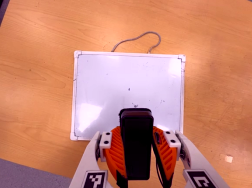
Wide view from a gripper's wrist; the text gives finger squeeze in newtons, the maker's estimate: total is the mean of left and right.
{"total": 6.3, "left": 5.5, "right": 7.0}